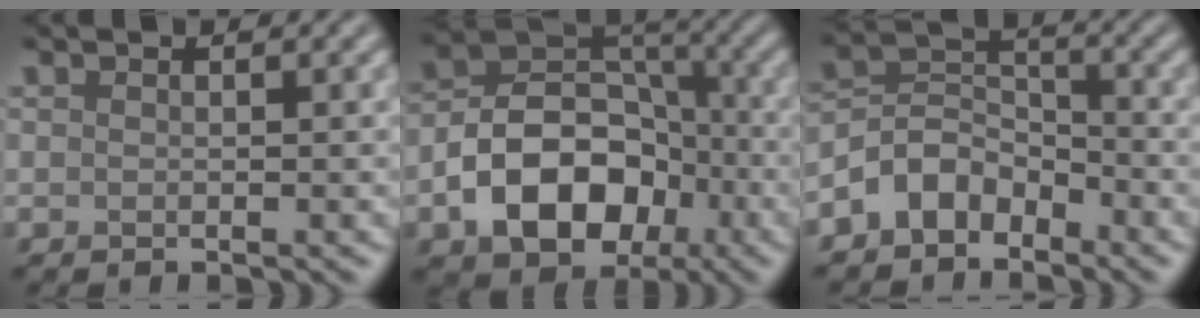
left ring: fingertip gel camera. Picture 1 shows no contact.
{"total": 9.2, "force": [-3.4, 6.4, 5.6], "torque": [-0.089, 0.001, -0.068]}
{"total": 4.4, "force": [-3.0, 2.8, 1.6], "torque": [-0.025, 0.008, -0.066]}